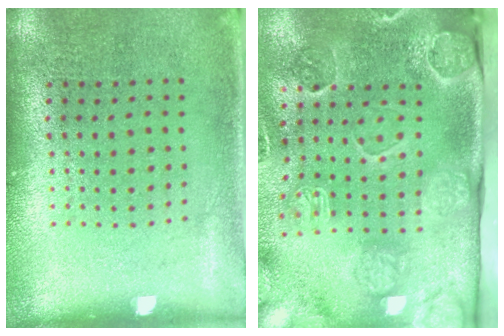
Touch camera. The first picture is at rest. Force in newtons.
{"total": 3.4, "press": 3.1, "slide": 1.4}